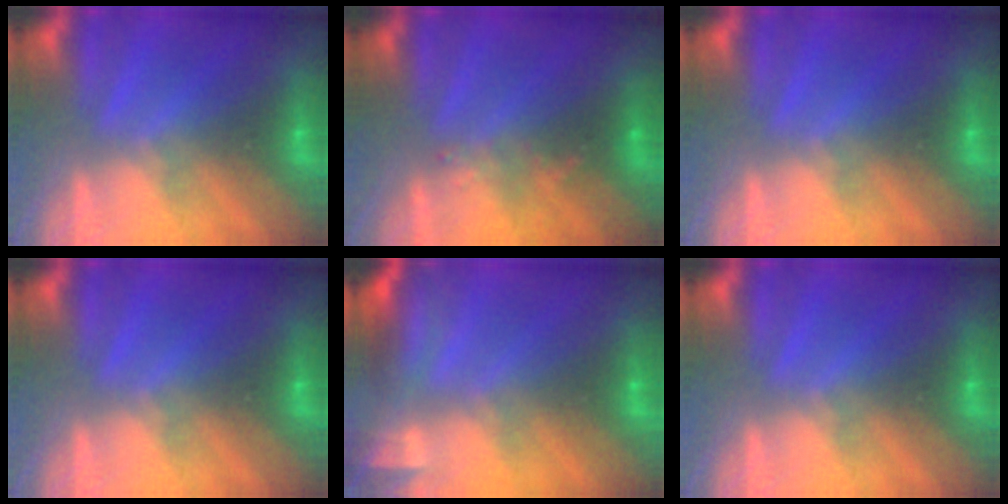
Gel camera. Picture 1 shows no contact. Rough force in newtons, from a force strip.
{"total": 2.9}
{"total": 0.0}
{"total": 0.0}
{"total": 7.2}
{"total": 0.0}